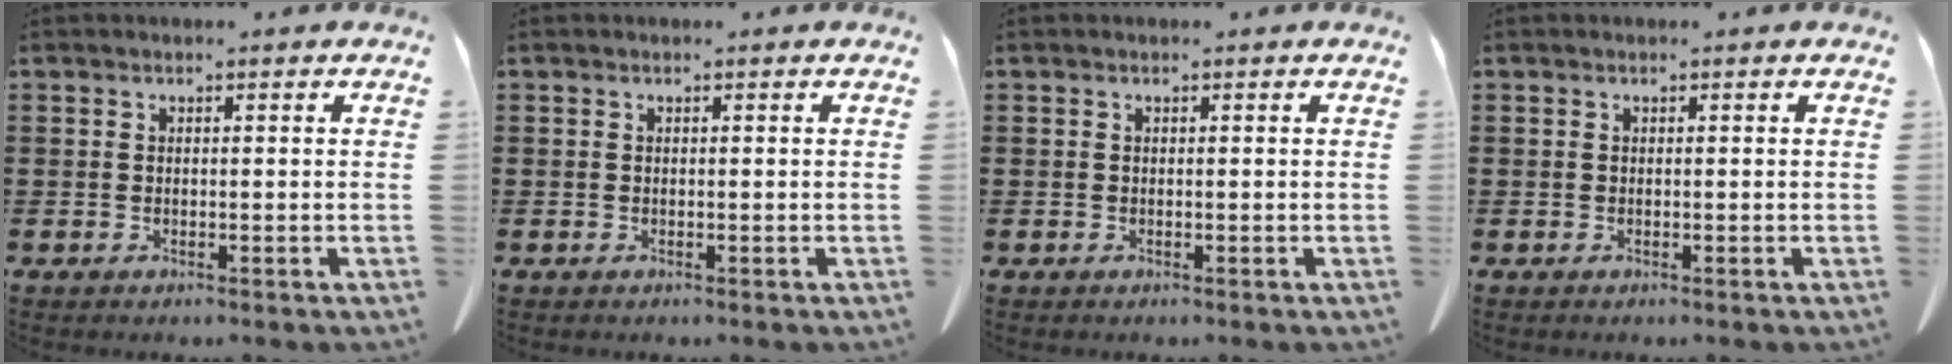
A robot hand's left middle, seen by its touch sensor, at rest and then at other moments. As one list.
[{"total": 0.0}, {"total": 0.0}, {"total": 0.0}]